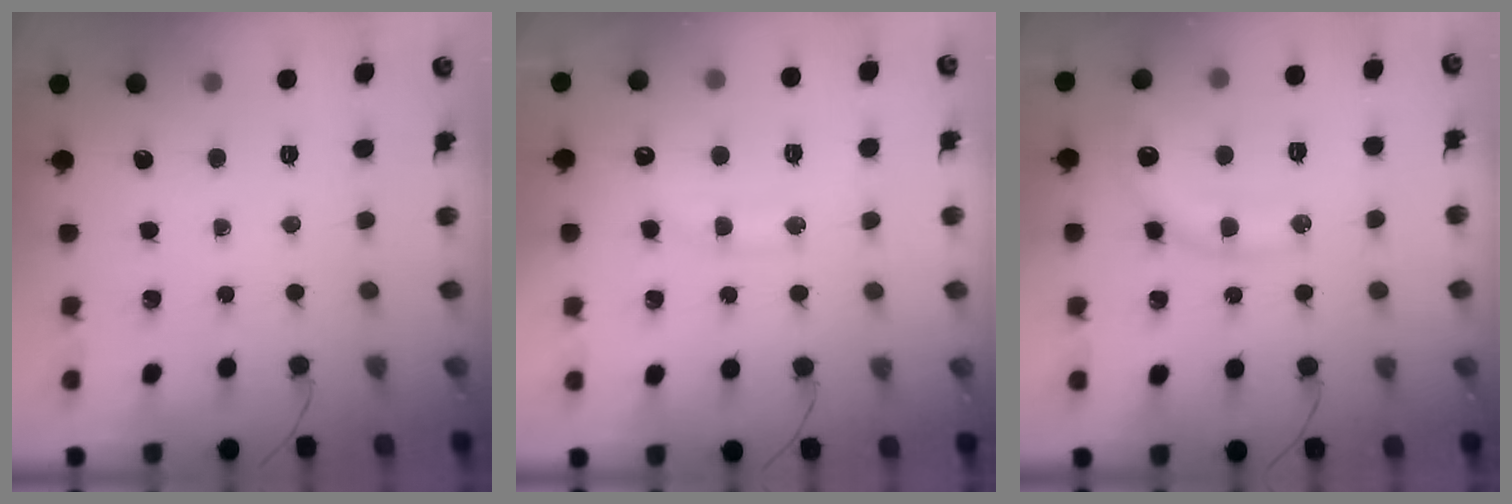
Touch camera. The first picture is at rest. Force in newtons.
{"total": 11.6, "press": 11.6, "slide": 1.0}
{"total": 14.2, "press": 14.1, "slide": 1.9}